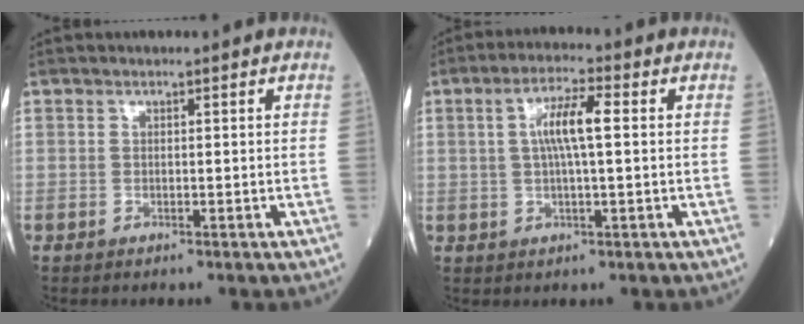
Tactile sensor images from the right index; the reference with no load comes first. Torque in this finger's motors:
{"motor_torque": [0.17, 0.06, 0.17, 0.04]}